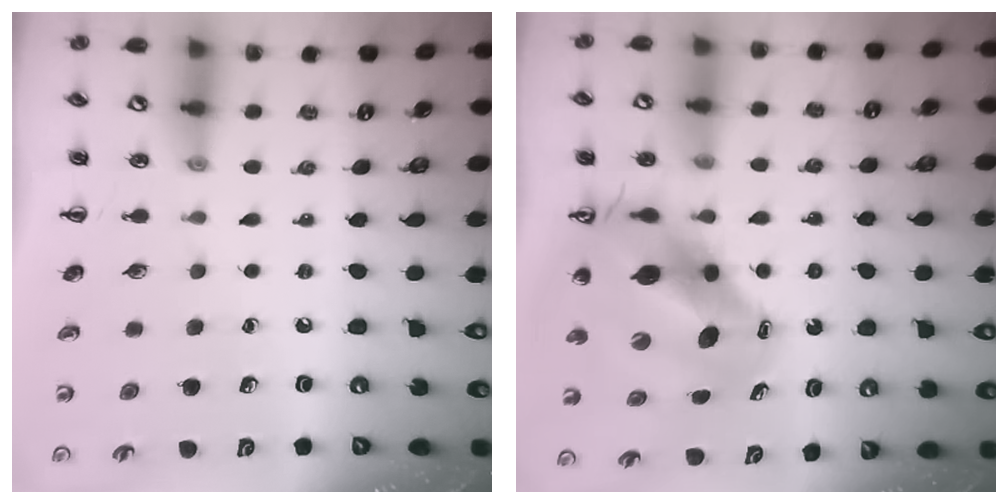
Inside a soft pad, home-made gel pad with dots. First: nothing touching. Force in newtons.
{"total": 12.1, "press": 11.5, "slide": 3.7}